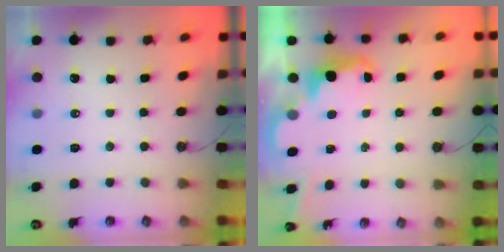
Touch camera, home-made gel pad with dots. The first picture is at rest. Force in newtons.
{"total": 2.5, "press": 2.4, "slide": 0.6}